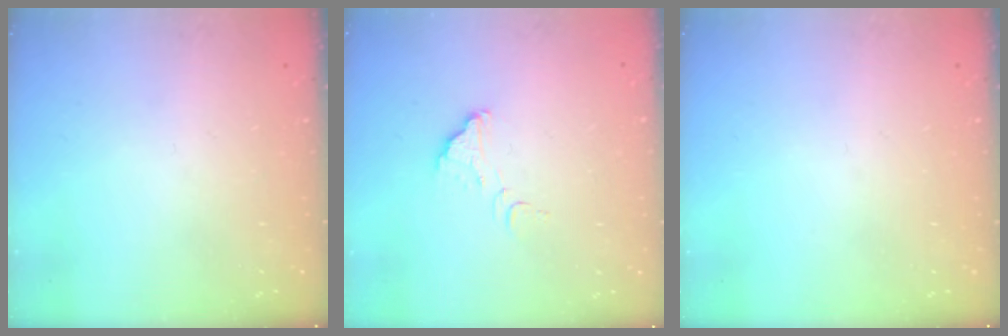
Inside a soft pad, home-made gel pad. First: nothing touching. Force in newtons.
{"total": 2.7, "press": 2.7, "slide": 0.2}
{"total": 0.0}